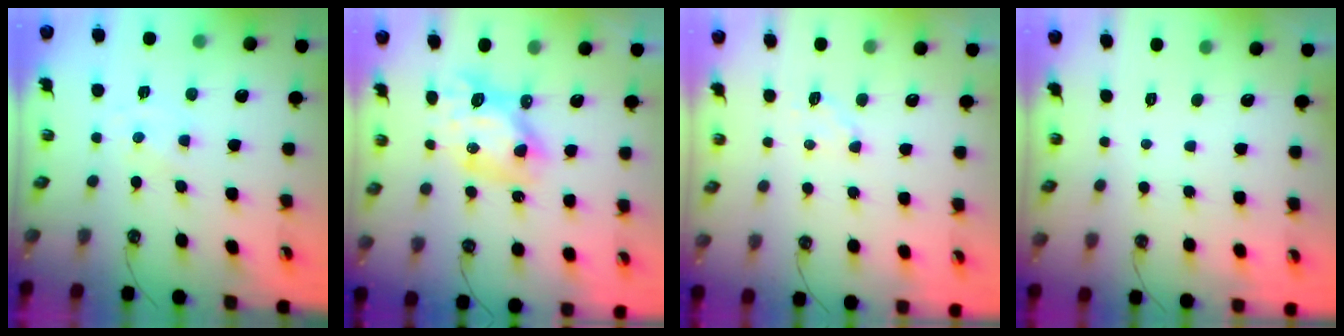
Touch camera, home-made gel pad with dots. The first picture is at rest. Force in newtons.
{"total": 10.4, "press": 10.4, "slide": 0.8}
{"total": 4.9, "press": 4.8, "slide": 0.8}
{"total": 0.0}